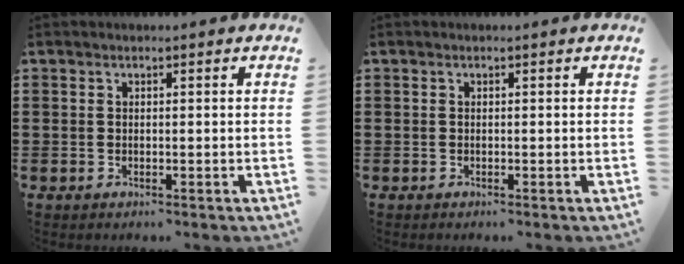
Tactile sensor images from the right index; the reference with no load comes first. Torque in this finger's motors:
{"motor_torque": [0.59, 0.72, 0.02, 0.01]}